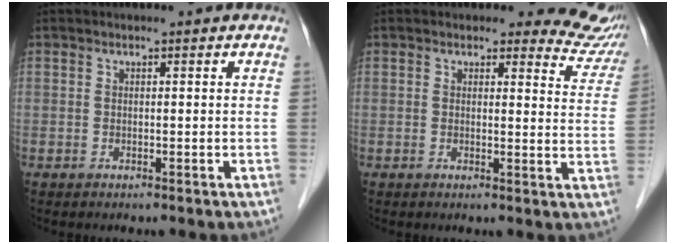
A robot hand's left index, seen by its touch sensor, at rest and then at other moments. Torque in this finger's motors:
{"motor_torque": [0.78, -0.81, 0.15, 0.00]}